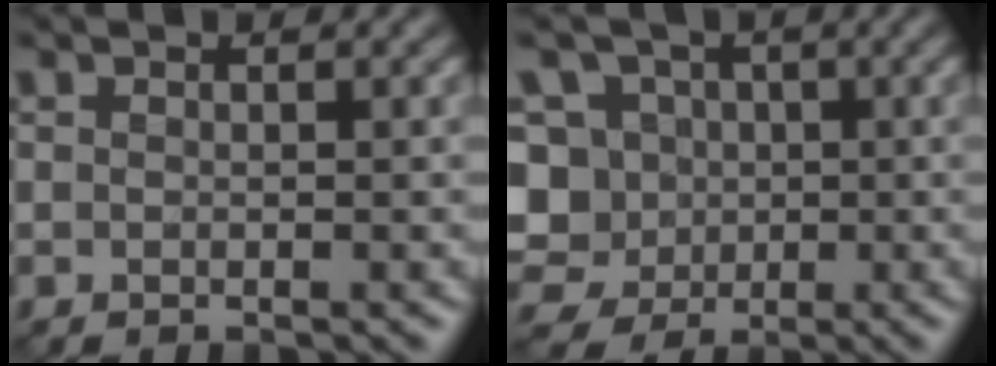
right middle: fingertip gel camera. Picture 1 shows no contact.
{"total": 11.4, "force": [0.6, 10.5, 4.5], "torque": [-0.105, 0.031, -0.022]}